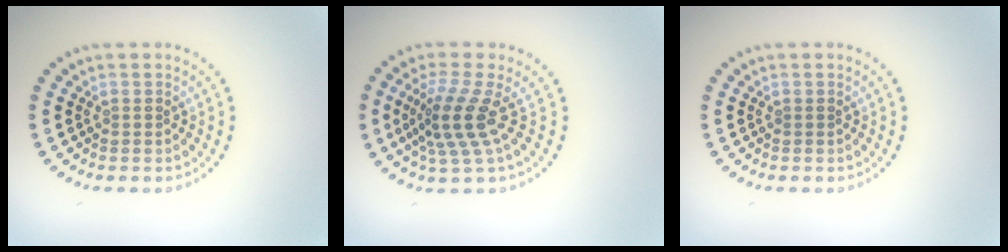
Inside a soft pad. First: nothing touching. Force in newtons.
{"total": 4.0, "press": 3.0, "slide": 2.7}
{"total": 0.0}